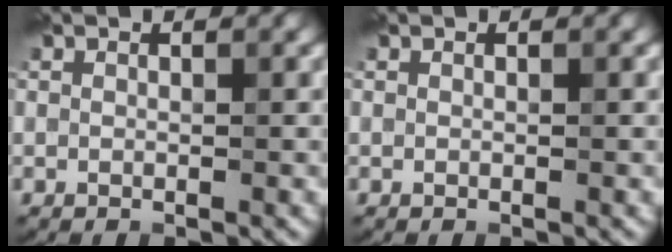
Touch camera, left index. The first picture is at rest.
{"total": 0.0}